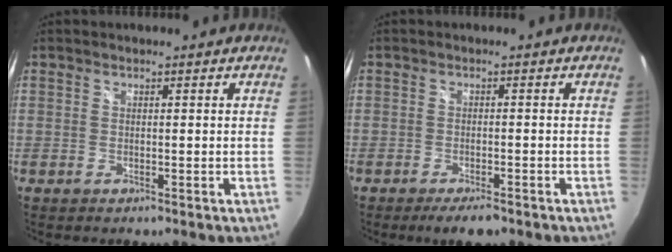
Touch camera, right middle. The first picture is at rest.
{"total": 4.6, "force": [-3.5, 1.3, 2.7], "torque": [-0.056, -0.009, -0.056]}